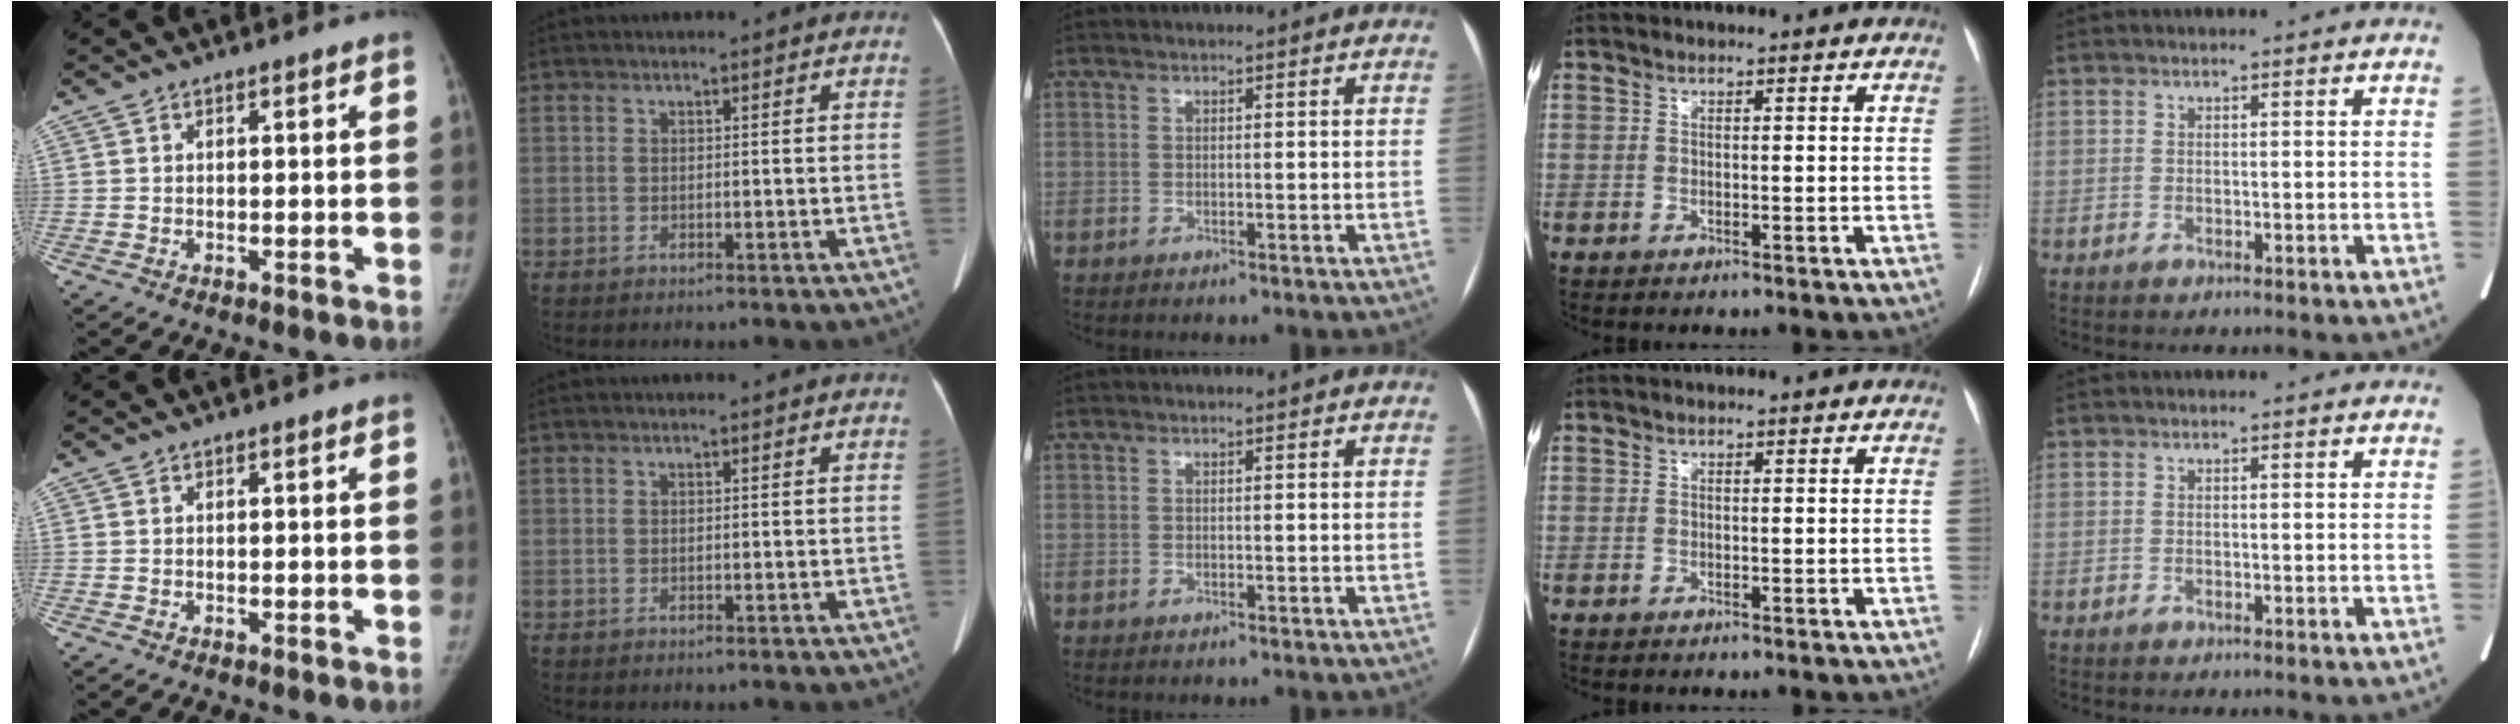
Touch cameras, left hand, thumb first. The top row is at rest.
{}